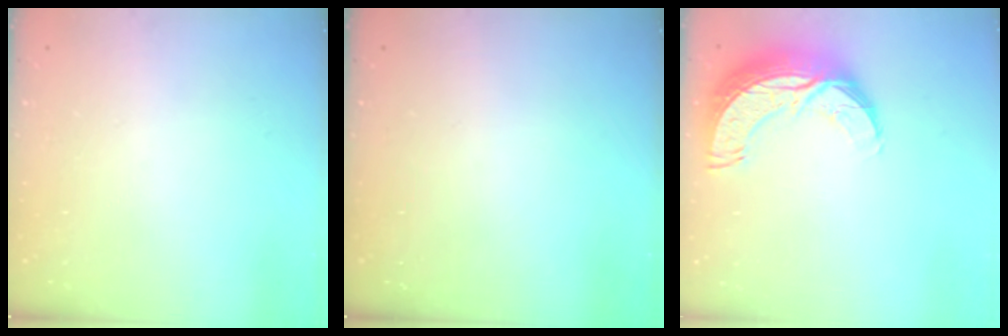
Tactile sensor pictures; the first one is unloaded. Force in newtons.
{"total": 0.0}
{"total": 12.4, "press": 12.4, "slide": 0.9}